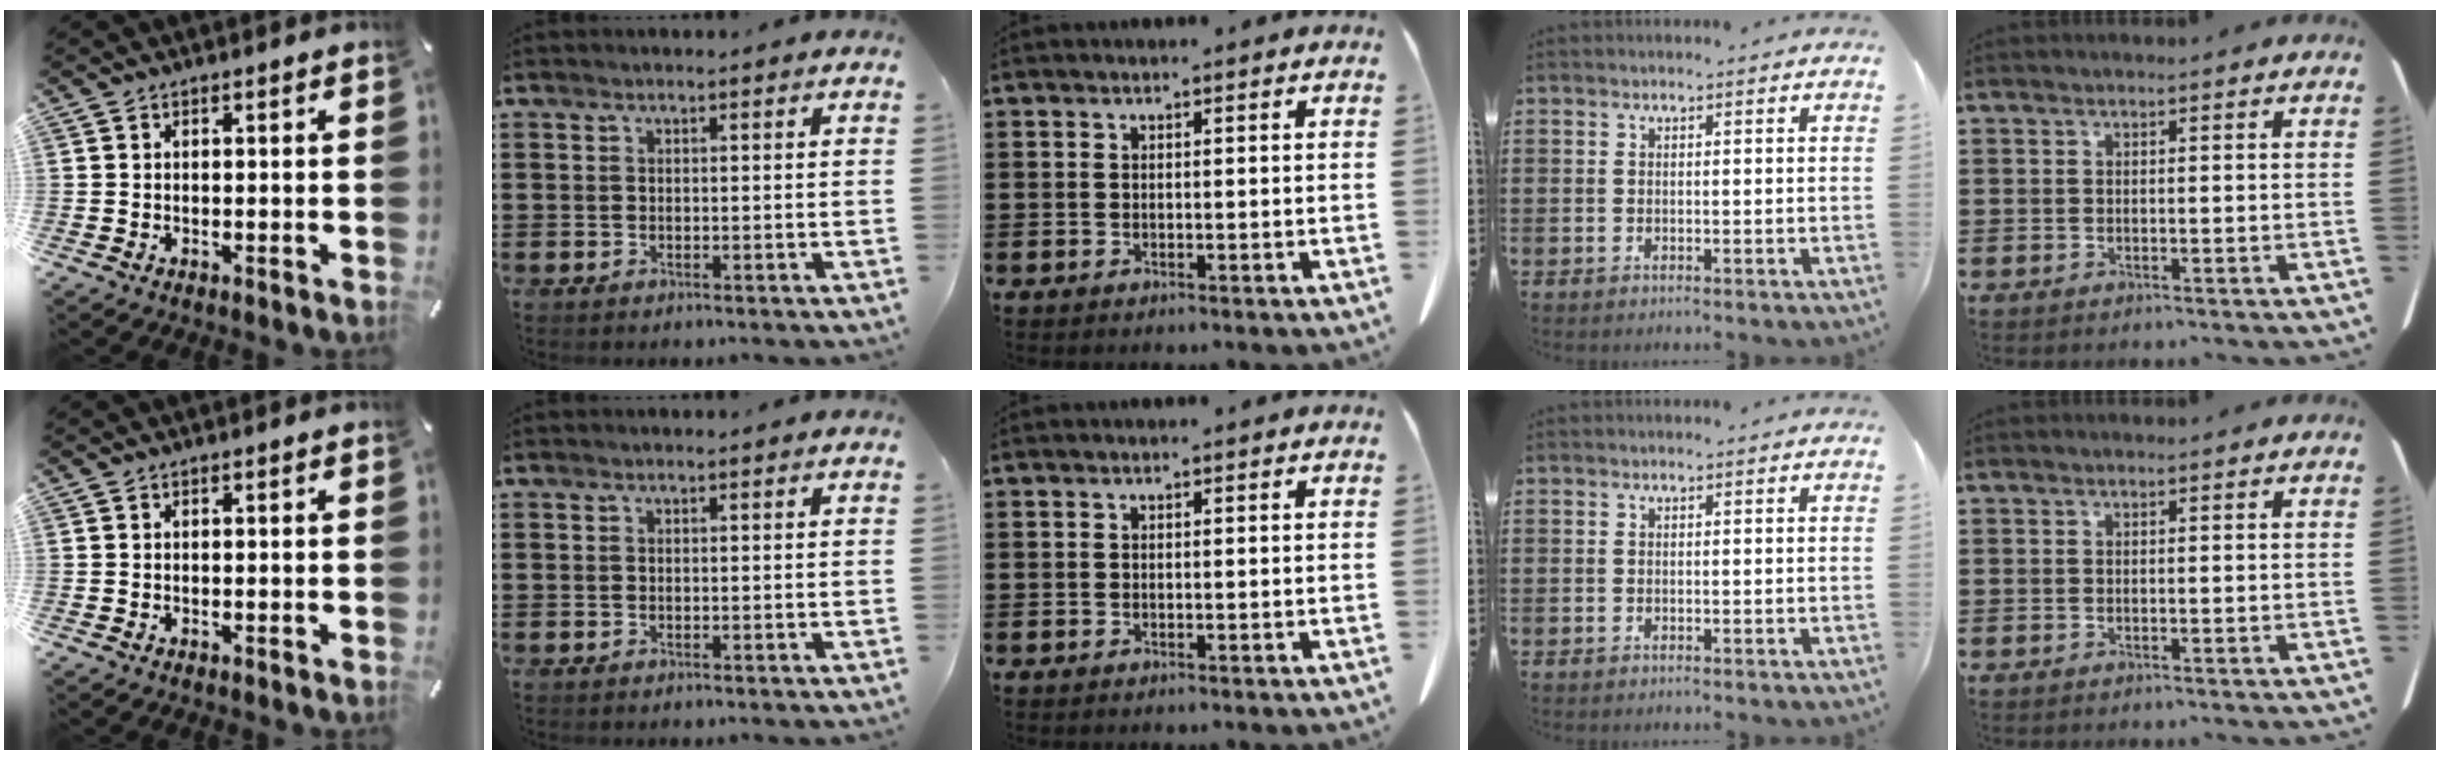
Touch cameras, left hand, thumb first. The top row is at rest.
{}